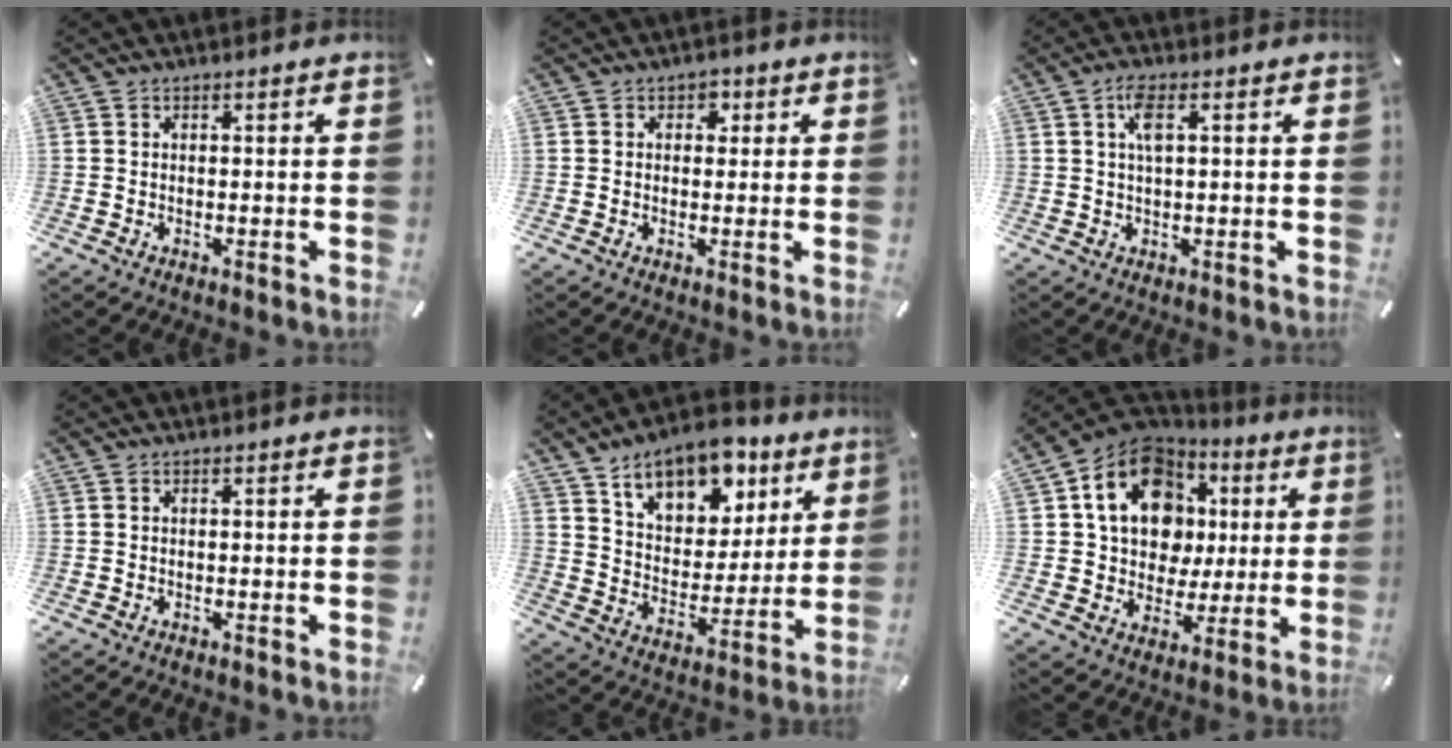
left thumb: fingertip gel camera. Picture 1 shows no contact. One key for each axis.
{"total": 2.3, "fx": 0.5, "fy": 2.0, "fz": 1.0, "tx": 0.003, "ty": -0.003, "tz": 0.001}
{"total": 4.4, "fx": 1.4, "fy": 1.4, "fz": 3.9, "tx": -0.083, "ty": 0.006, "tz": 0.022}
{"total": 0.0}
{"total": 14.7, "fx": 10.2, "fy": 8.7, "fz": 6.1, "tx": -0.091, "ty": -0.067, "tz": 0.182}
{"total": 17.0, "fx": 4.9, "fy": 13.8, "fz": 8.7, "tx": -0.166, "ty": -0.023, "tz": 0.091}